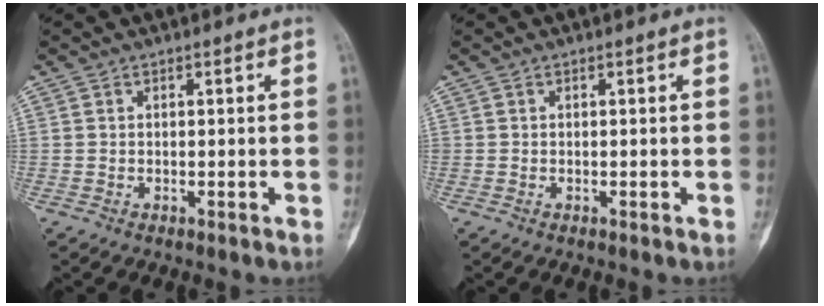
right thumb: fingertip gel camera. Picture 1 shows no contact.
{"total": 0.0}